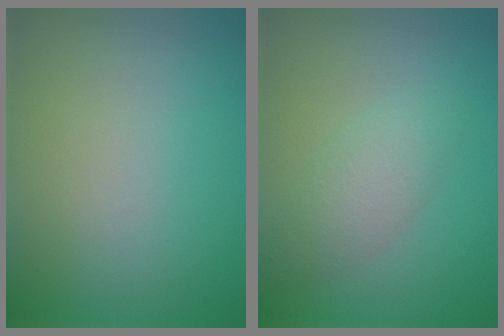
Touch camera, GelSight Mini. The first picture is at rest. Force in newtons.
{"total": 2.7, "press": 2.7, "slide": 0.1}